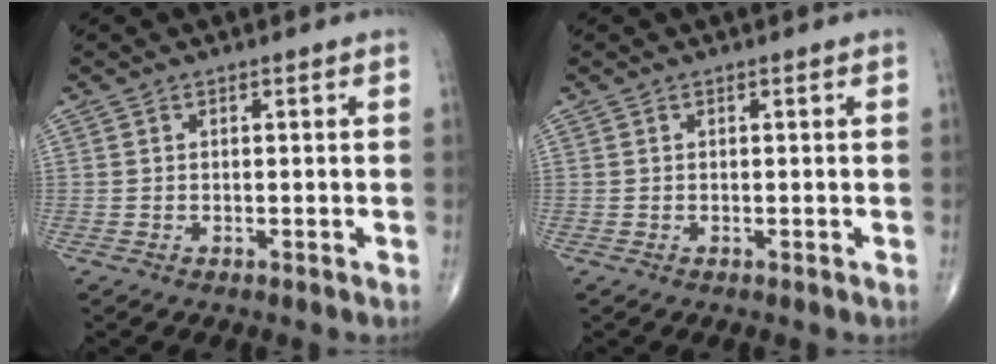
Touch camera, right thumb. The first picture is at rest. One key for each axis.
{"total": 0.0}